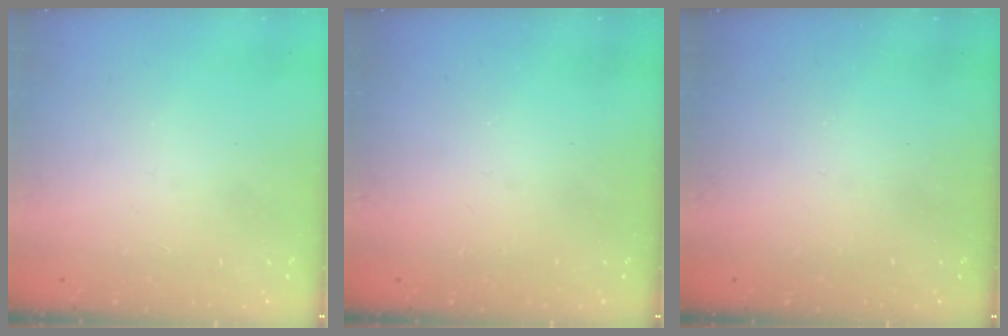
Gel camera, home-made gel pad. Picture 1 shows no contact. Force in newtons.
{"total": 0.0}
{"total": 0.0}